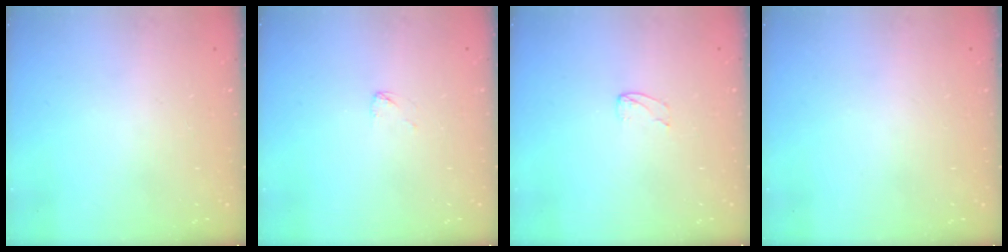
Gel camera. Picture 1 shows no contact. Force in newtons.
{"total": 1.9, "press": 1.9, "slide": 0.1}
{"total": 2.4, "press": 2.4, "slide": 0.2}
{"total": 0.0}